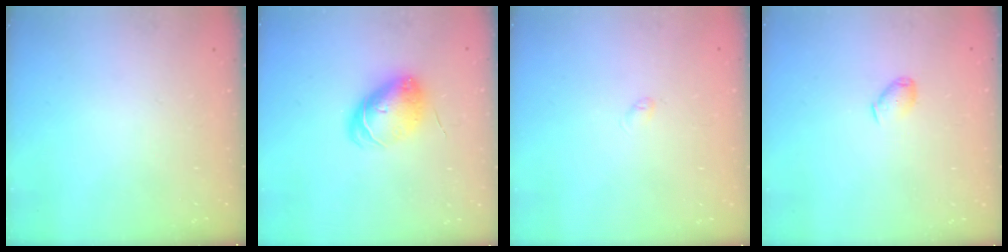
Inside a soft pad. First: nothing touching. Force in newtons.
{"total": 8.6, "press": 8.5, "slide": 0.7}
{"total": 2.5, "press": 2.5, "slide": 0.5}
{"total": 6.3, "press": 6.3, "slide": 0.8}